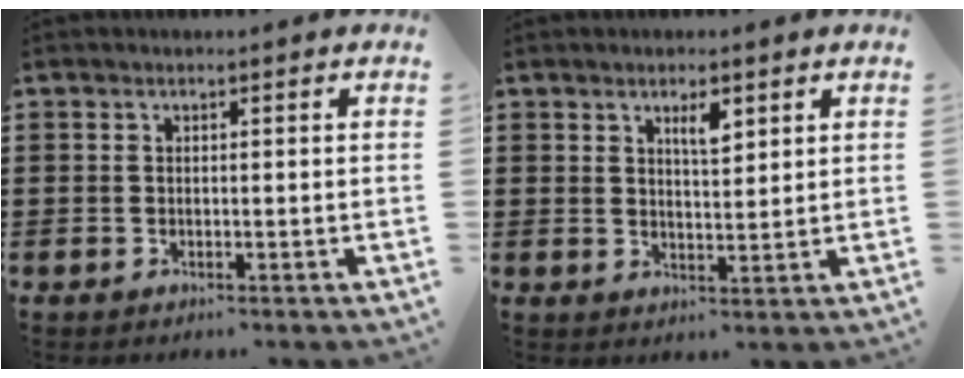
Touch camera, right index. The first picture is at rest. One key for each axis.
{"total": 3.1, "fx": 1.9, "fy": 0.9, "fz": 2.2, "tx": -0.033, "ty": -0.002, "tz": 0.029}